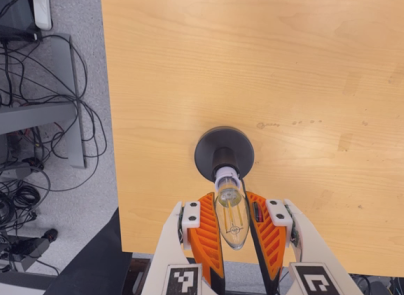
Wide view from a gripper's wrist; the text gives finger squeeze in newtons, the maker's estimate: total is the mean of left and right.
{"total": 13.1, "left": 14.0, "right": 12.2}